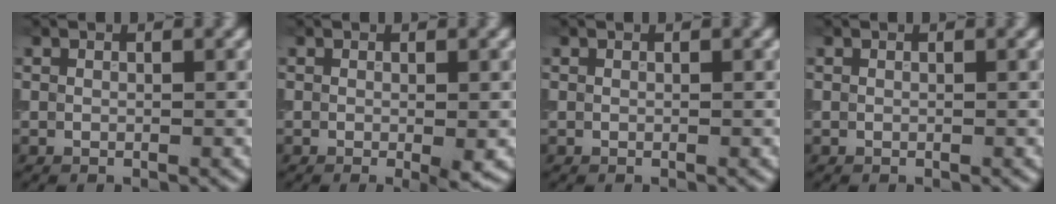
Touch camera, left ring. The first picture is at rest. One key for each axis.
{"total": 1.6, "fx": -0.3, "fy": 0.2, "fz": 1.6, "tx": -0.023, "ty": -0.009, "tz": -0.004}
{"total": 0.0}
{"total": 0.0}